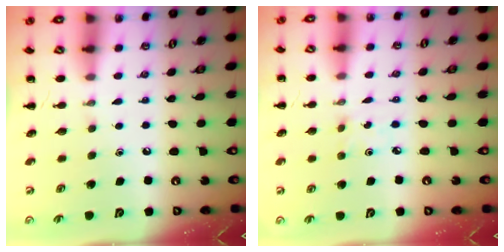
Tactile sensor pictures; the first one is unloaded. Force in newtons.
{"total": 1.2, "press": 1.1, "slide": 0.4}